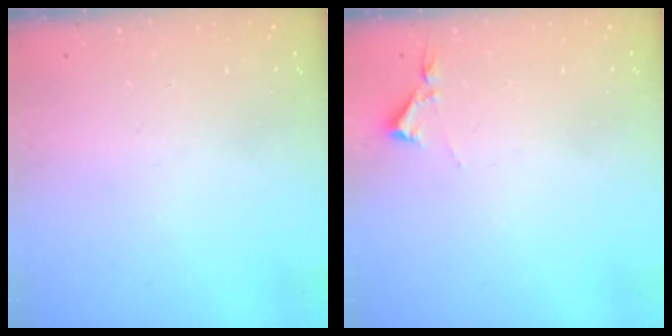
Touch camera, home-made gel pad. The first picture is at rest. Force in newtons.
{"total": 2.9, "press": 2.9, "slide": 0.5}